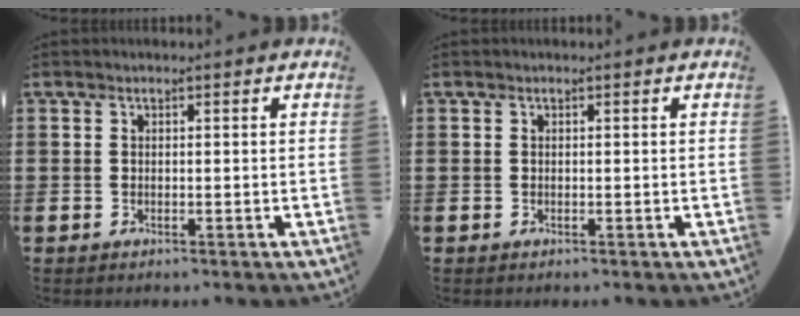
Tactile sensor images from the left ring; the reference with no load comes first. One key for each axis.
{"total": 0.0}